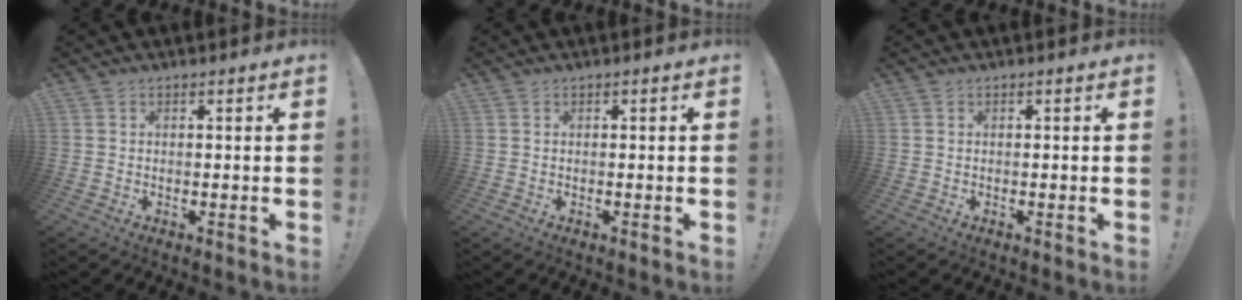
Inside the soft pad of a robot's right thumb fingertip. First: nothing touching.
{"total": 0.0}
{"total": 0.0}